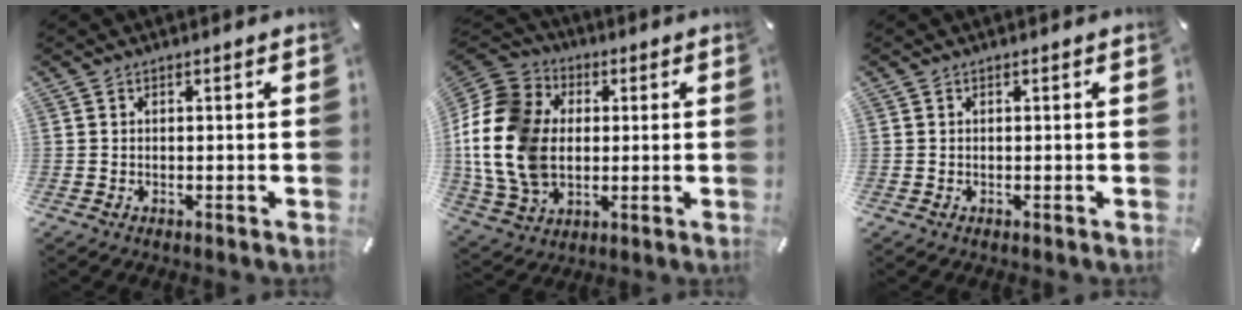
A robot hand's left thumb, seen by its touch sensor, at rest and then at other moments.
{"total": 19.0, "force": [-0.8, 15.3, 11.4], "torque": [-0.272, 0.009, -0.019]}
{"total": 0.0}